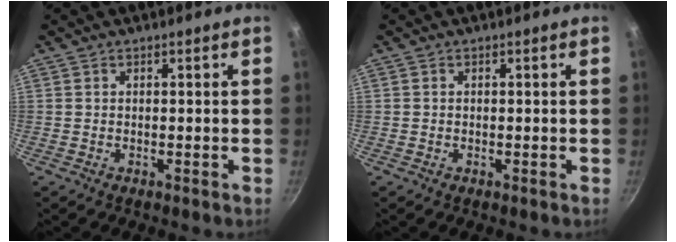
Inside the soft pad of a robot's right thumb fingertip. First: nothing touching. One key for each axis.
{"total": 0.0}